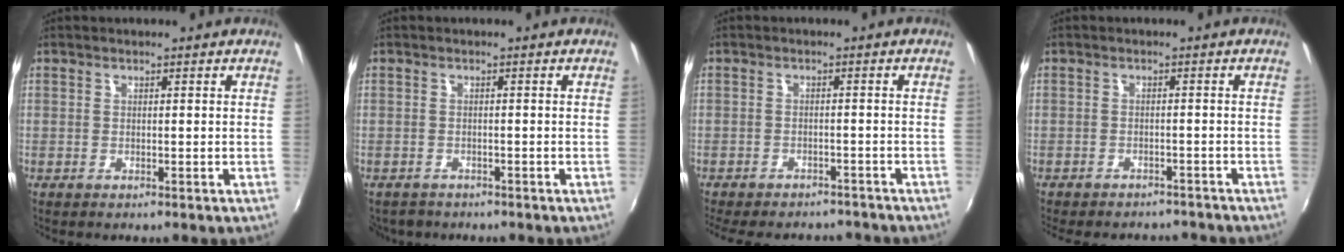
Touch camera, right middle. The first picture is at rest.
{"total": 3.5, "force": [-2.8, 1.9, 0.7], "torque": [-0.023, -0.008, -0.047]}
{"total": 13.2, "force": [-11.3, 4.7, 5.0], "torque": [-0.114, -0.012, -0.151]}
{"total": 10.3, "force": [-9.0, 3.5, 3.5], "torque": [-0.083, -0.013, -0.121]}